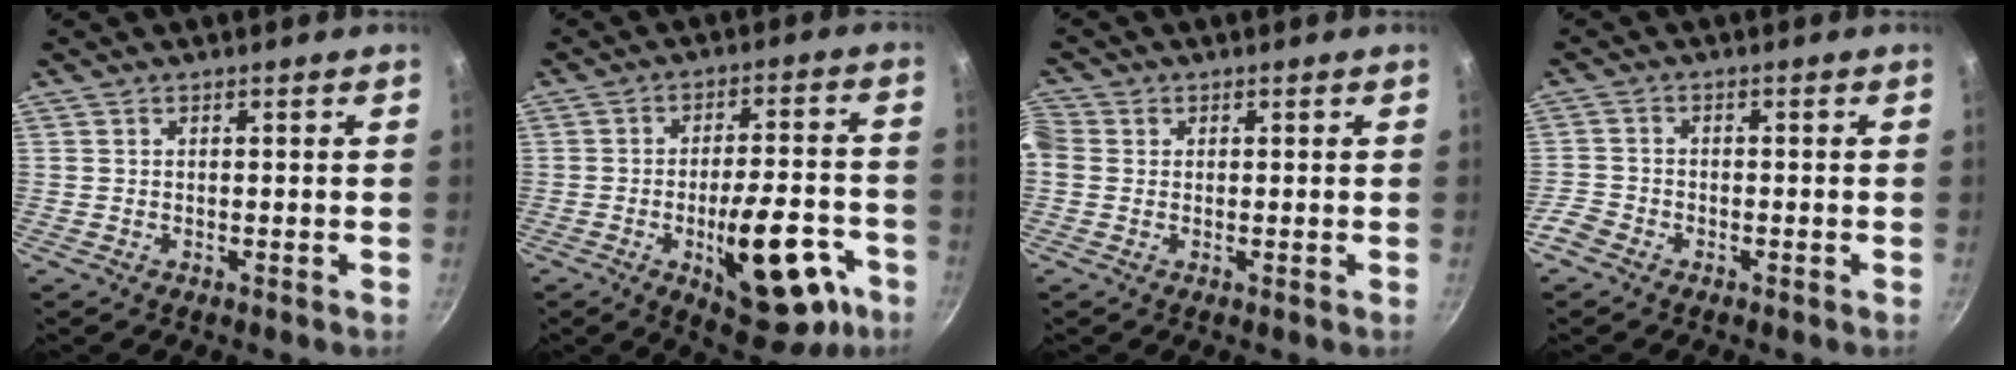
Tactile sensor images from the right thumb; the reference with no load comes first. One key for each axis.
{"total": 17.1, "fx": -5.7, "fy": 6.3, "fz": 14.8, "tx": -0.211, "ty": 0.025, "tz": -0.074}
{"total": 2.8, "fx": 0.2, "fy": 2.5, "fz": 1.3, "tx": -0.026, "ty": 0.006, "tz": -0.006}
{"total": 3.5, "fx": -2.4, "fy": 2.2, "fz": 1.2, "tx": -0.026, "ty": 0.022, "tz": -0.051}